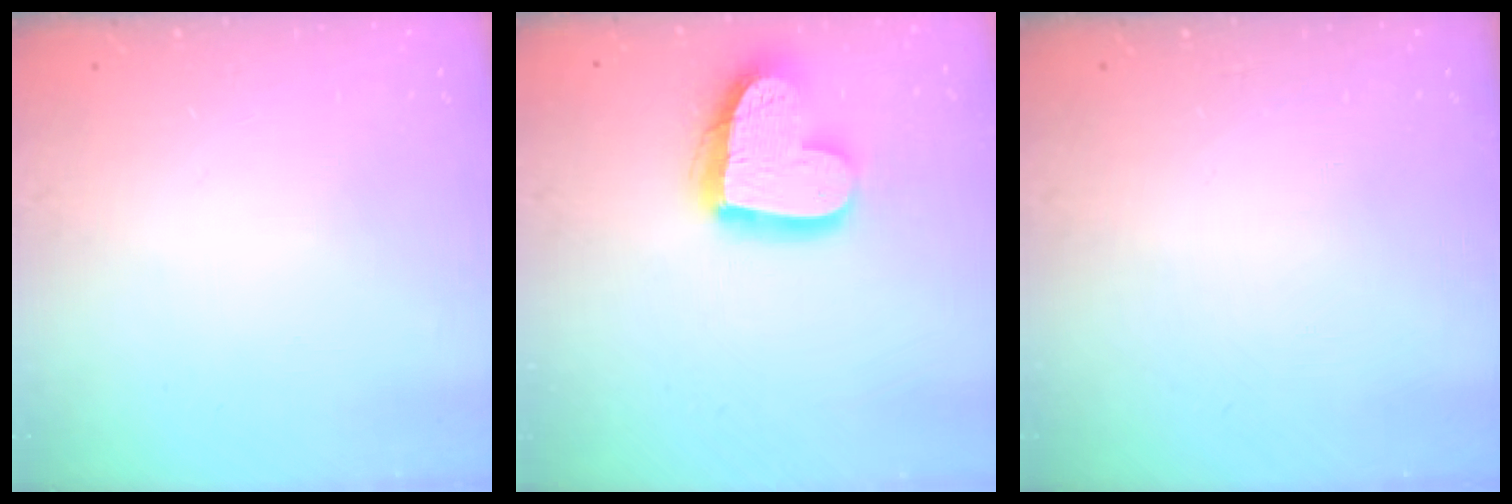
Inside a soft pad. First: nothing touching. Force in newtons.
{"total": 17.2, "press": 17.1, "slide": 1.5}
{"total": 0.0}